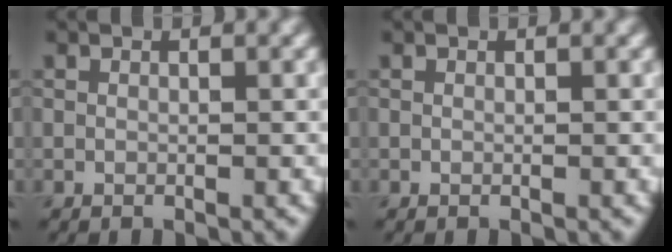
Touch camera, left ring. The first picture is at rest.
{"total": 0.0}